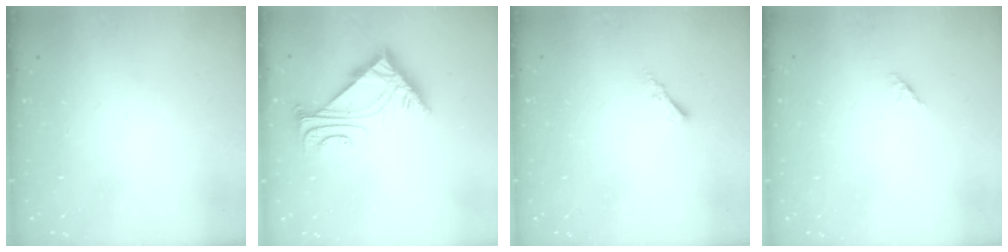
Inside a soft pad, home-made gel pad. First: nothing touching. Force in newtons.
{"total": 6.2, "press": 6.2, "slide": 0.7}
{"total": 1.7, "press": 1.6, "slide": 0.5}
{"total": 1.4, "press": 1.3, "slide": 0.5}